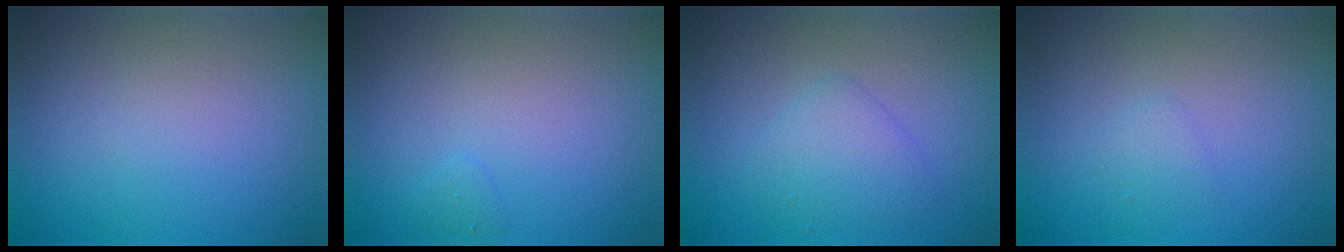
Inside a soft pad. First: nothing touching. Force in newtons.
{"total": 0.6, "press": 0.6, "slide": 0.1}
{"total": 2.6, "press": 2.6, "slide": 0.1}
{"total": 0.8, "press": 0.8, "slide": 0.1}